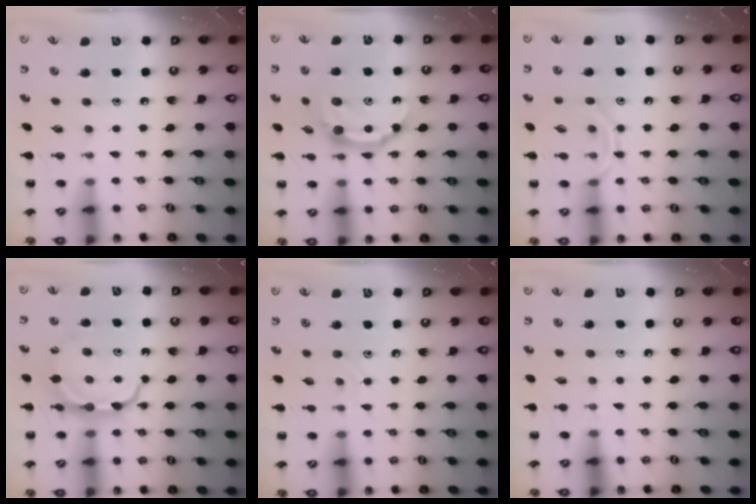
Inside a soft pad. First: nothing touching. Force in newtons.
{"total": 11.3, "press": 11.3, "slide": 0.7}
{"total": 10.6, "press": 10.6, "slide": 0.7}
{"total": 8.6, "press": 8.5, "slide": 1.4}
{"total": 4.0, "press": 3.8, "slide": 1.3}
{"total": 4.6, "press": 4.4, "slide": 1.5}